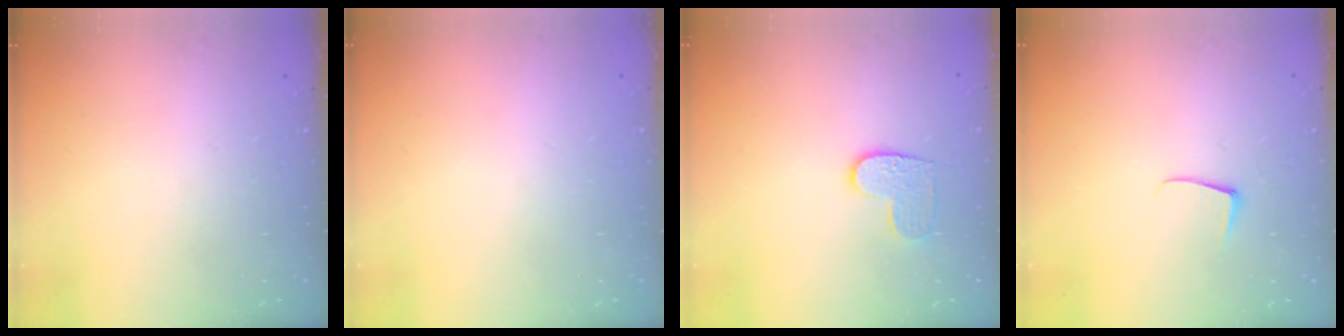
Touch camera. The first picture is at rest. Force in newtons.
{"total": 0.6, "press": 0.6, "slide": 0.2}
{"total": 6.4, "press": 6.4, "slide": 0.3}
{"total": 4.7, "press": 4.6, "slide": 0.5}